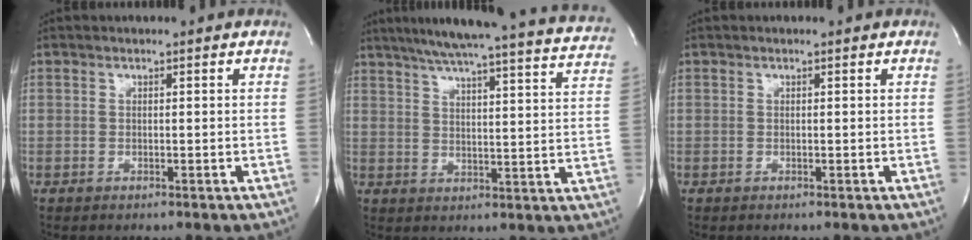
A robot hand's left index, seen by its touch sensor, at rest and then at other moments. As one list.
[{"total": 28.1, "force": [25.8, 1.4, 11.2], "torque": [-0.173, -0.054, 0.309]}, {"total": 0.0}]